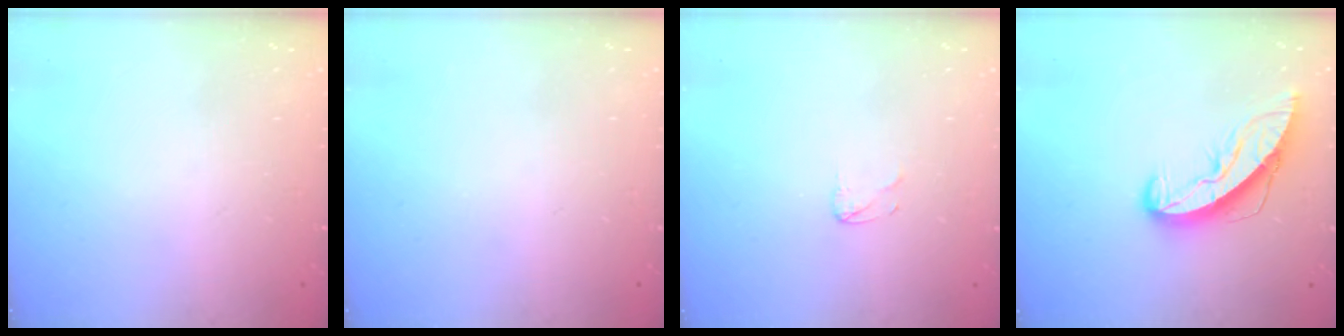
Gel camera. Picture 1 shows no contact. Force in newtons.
{"total": 0.0}
{"total": 2.6, "press": 2.6, "slide": 0.2}
{"total": 8.8, "press": 8.7, "slide": 0.8}